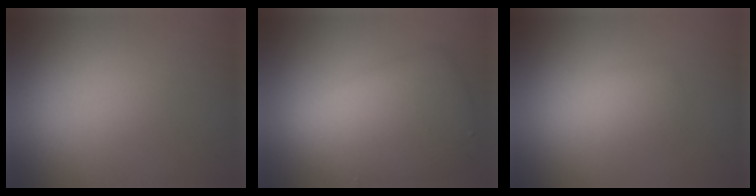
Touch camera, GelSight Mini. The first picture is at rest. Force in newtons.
{"total": 6.3, "press": 6.3, "slide": 0.1}
{"total": 1.5, "press": 1.5, "slide": 0.1}